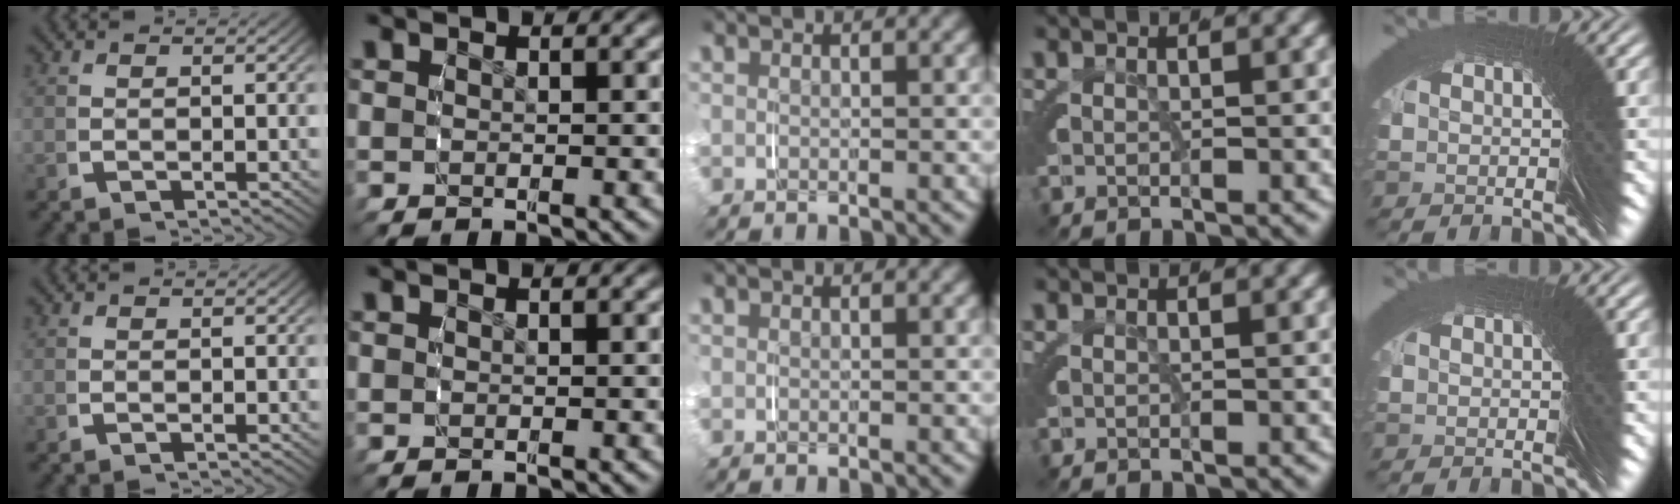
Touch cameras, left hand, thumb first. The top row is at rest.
{}